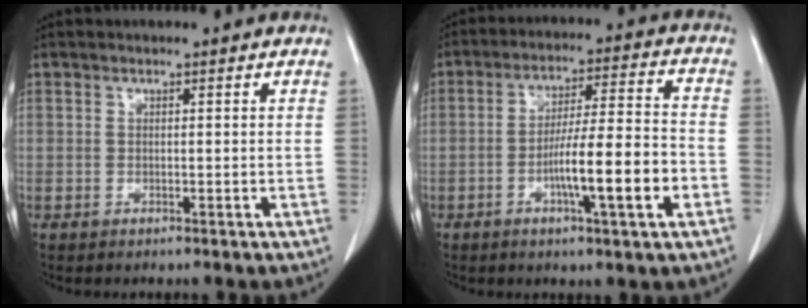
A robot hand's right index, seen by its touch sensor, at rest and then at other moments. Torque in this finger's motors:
{"motor_torque": [1.48, -0.66, 0.85, 0.18]}